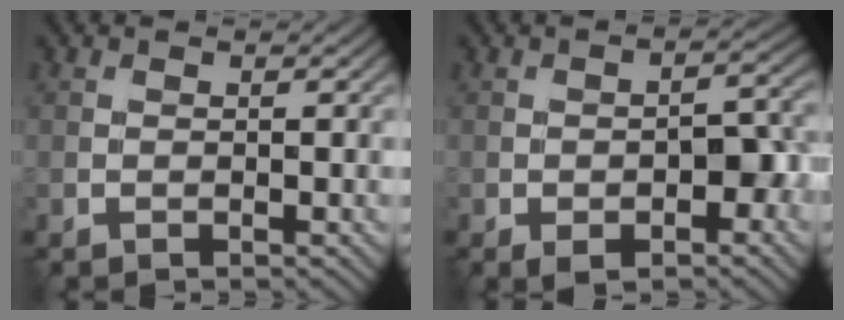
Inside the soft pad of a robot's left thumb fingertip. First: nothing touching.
{"total": 7.0, "force": [-2.6, 3.3, 5.5], "torque": [-0.082, -0.005, -0.036]}